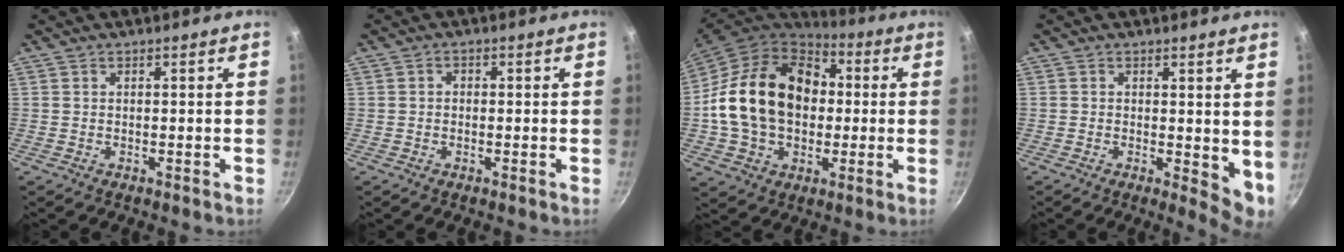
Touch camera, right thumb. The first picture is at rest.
{"total": 1.2, "force": [-0.2, 0.9, 0.7], "torque": [-0.011, 0.005, -0.003]}
{"total": 21.9, "force": [1.2, 16.2, 14.6], "torque": [-0.232, 0.037, 0.018]}
{"total": 5.5, "force": [0.5, 2.5, 4.9], "torque": [-0.054, -0.014, 0.006]}